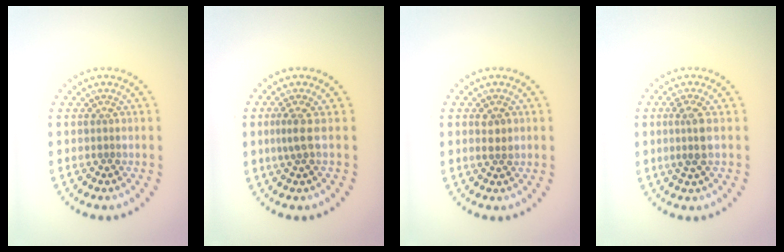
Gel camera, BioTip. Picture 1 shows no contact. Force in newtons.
{"total": 1.7, "press": 1.2, "slide": 1.2}
{"total": 1.3, "press": 1.3, "slide": 0.2}
{"total": 2.2, "press": 1.9, "slide": 1.1}